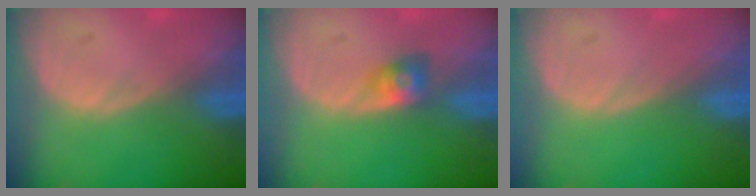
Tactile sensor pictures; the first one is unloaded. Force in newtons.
{"total": 2.8, "press": 2.6, "slide": 1.1}
{"total": 0.0}